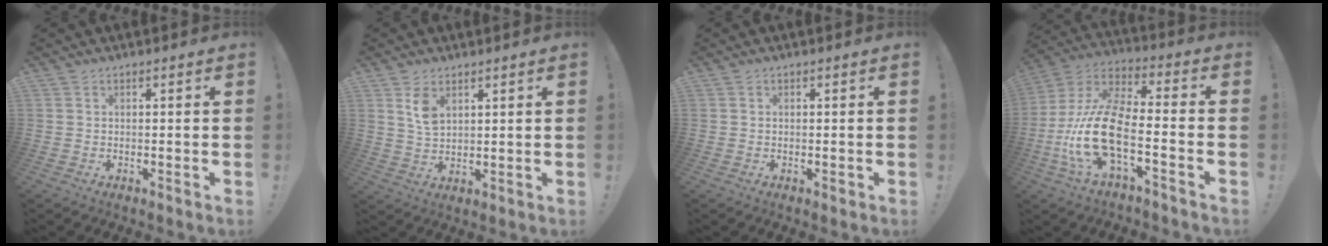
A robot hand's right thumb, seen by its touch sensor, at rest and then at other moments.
{"total": 5.6, "force": [2.9, 3.3, 3.5], "torque": [-0.052, -0.015, 0.052]}
{"total": 0.7, "force": [0.1, 0.6, 0.3], "torque": [0.003, -0.001, 0.000]}
{"total": 17.5, "force": [-5.7, 7.2, 14.9], "torque": [-0.321, 0.016, -0.099]}